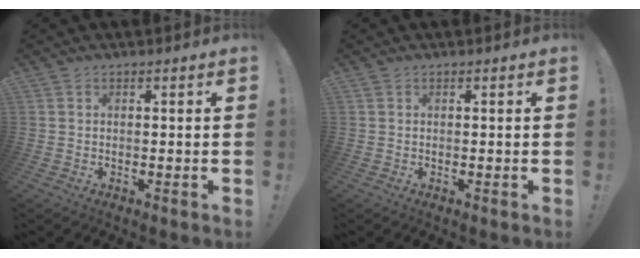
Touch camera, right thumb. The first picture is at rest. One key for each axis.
{"total": 0.0}